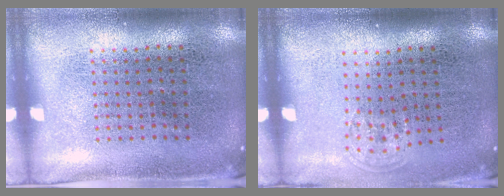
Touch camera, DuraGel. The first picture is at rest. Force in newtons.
{"total": 0.7, "press": 0.6, "slide": 0.4}